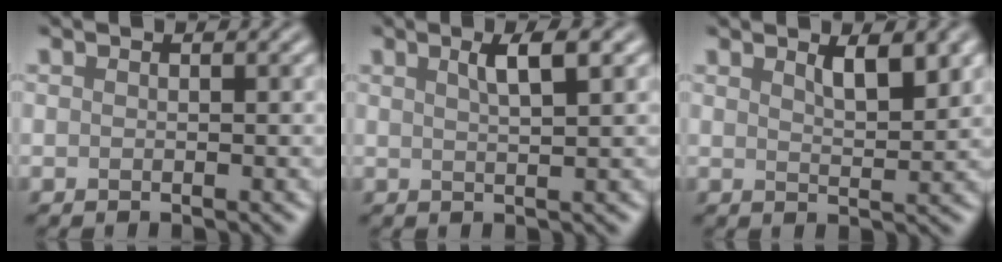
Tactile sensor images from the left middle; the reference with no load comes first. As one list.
[{"total": 2.8, "force": [1.3, 0.7, 2.4], "torque": [-0.028, 0.006, 0.018]}, {"total": 3.0, "force": [1.7, 0.8, 2.3], "torque": [-0.033, -0.003, 0.031]}]